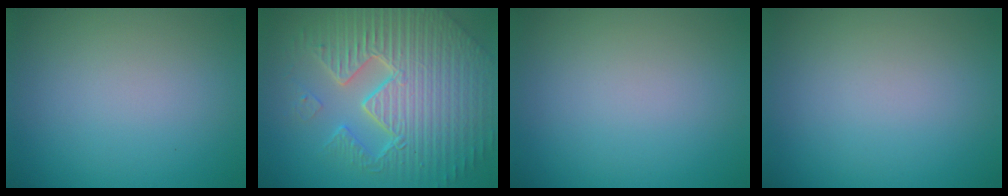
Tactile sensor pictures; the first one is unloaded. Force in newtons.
{"total": 11.3, "press": 7.2, "slide": 8.7}
{"total": 0.0}
{"total": 0.0}